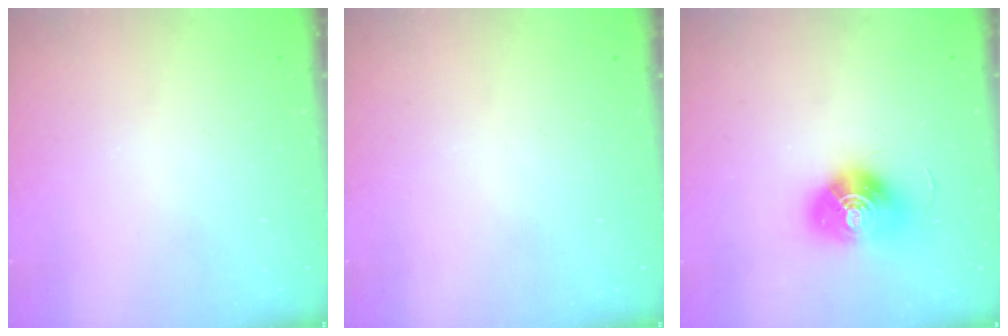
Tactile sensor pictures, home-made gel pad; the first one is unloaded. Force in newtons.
{"total": 0.0}
{"total": 12.7, "press": 12.7, "slide": 0.5}